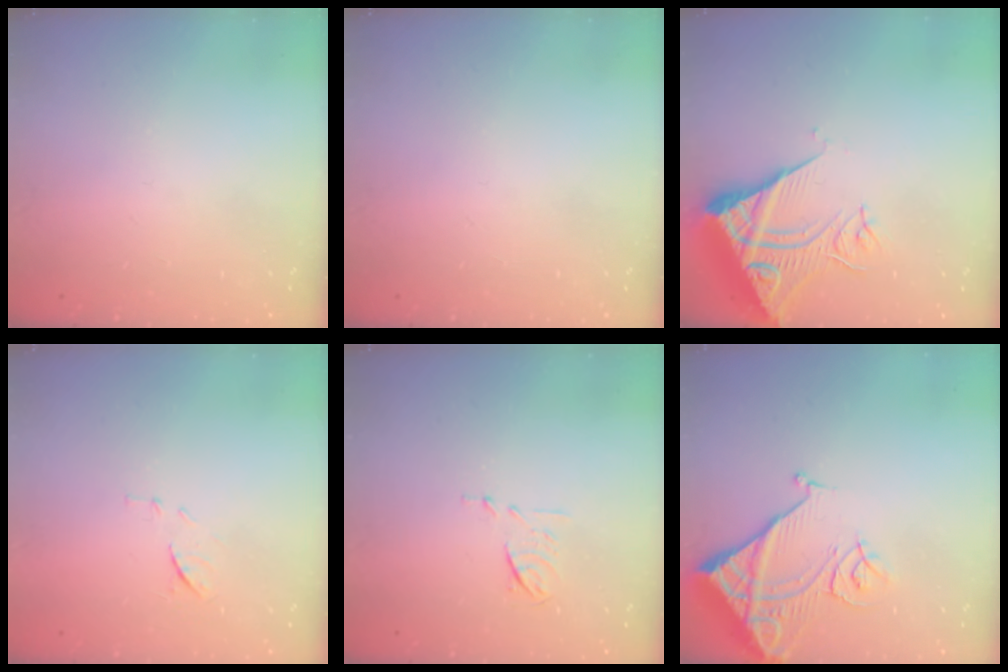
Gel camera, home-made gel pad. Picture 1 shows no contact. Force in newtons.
{"total": 0.0}
{"total": 11.1, "press": 11.0, "slide": 1.3}
{"total": 6.2, "press": 6.2, "slide": 1.0}
{"total": 6.3, "press": 6.2, "slide": 1.0}
{"total": 12.1, "press": 12.0, "slide": 1.6}